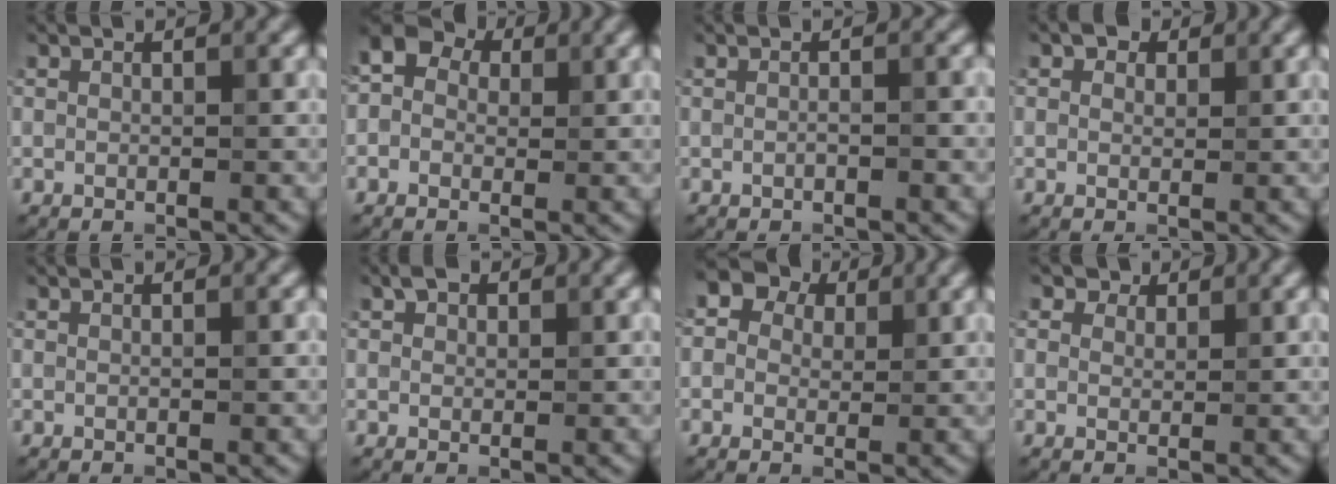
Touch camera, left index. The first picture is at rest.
{"total": 5.1, "force": [1.2, 4.2, 2.5], "torque": [-0.014, 0.023, -0.030]}
{"total": 0.8, "force": [-0.3, 0.2, 0.8], "torque": [-0.014, -0.001, -0.009]}
{"total": 1.6, "force": [0.9, 1.0, 0.8], "torque": [-0.012, 0.001, 0.007]}
{"total": 0.0}
{"total": 1.3, "force": [0.7, 0.9, 0.6], "torque": [-0.009, 0.003, 0.009]}
{"total": 6.4, "force": [2.7, 5.0, 2.9], "torque": [-0.033, 0.029, -0.003]}
{"total": 2.5, "force": [1.8, 1.4, 0.8], "torque": [-0.015, -0.002, 0.019]}